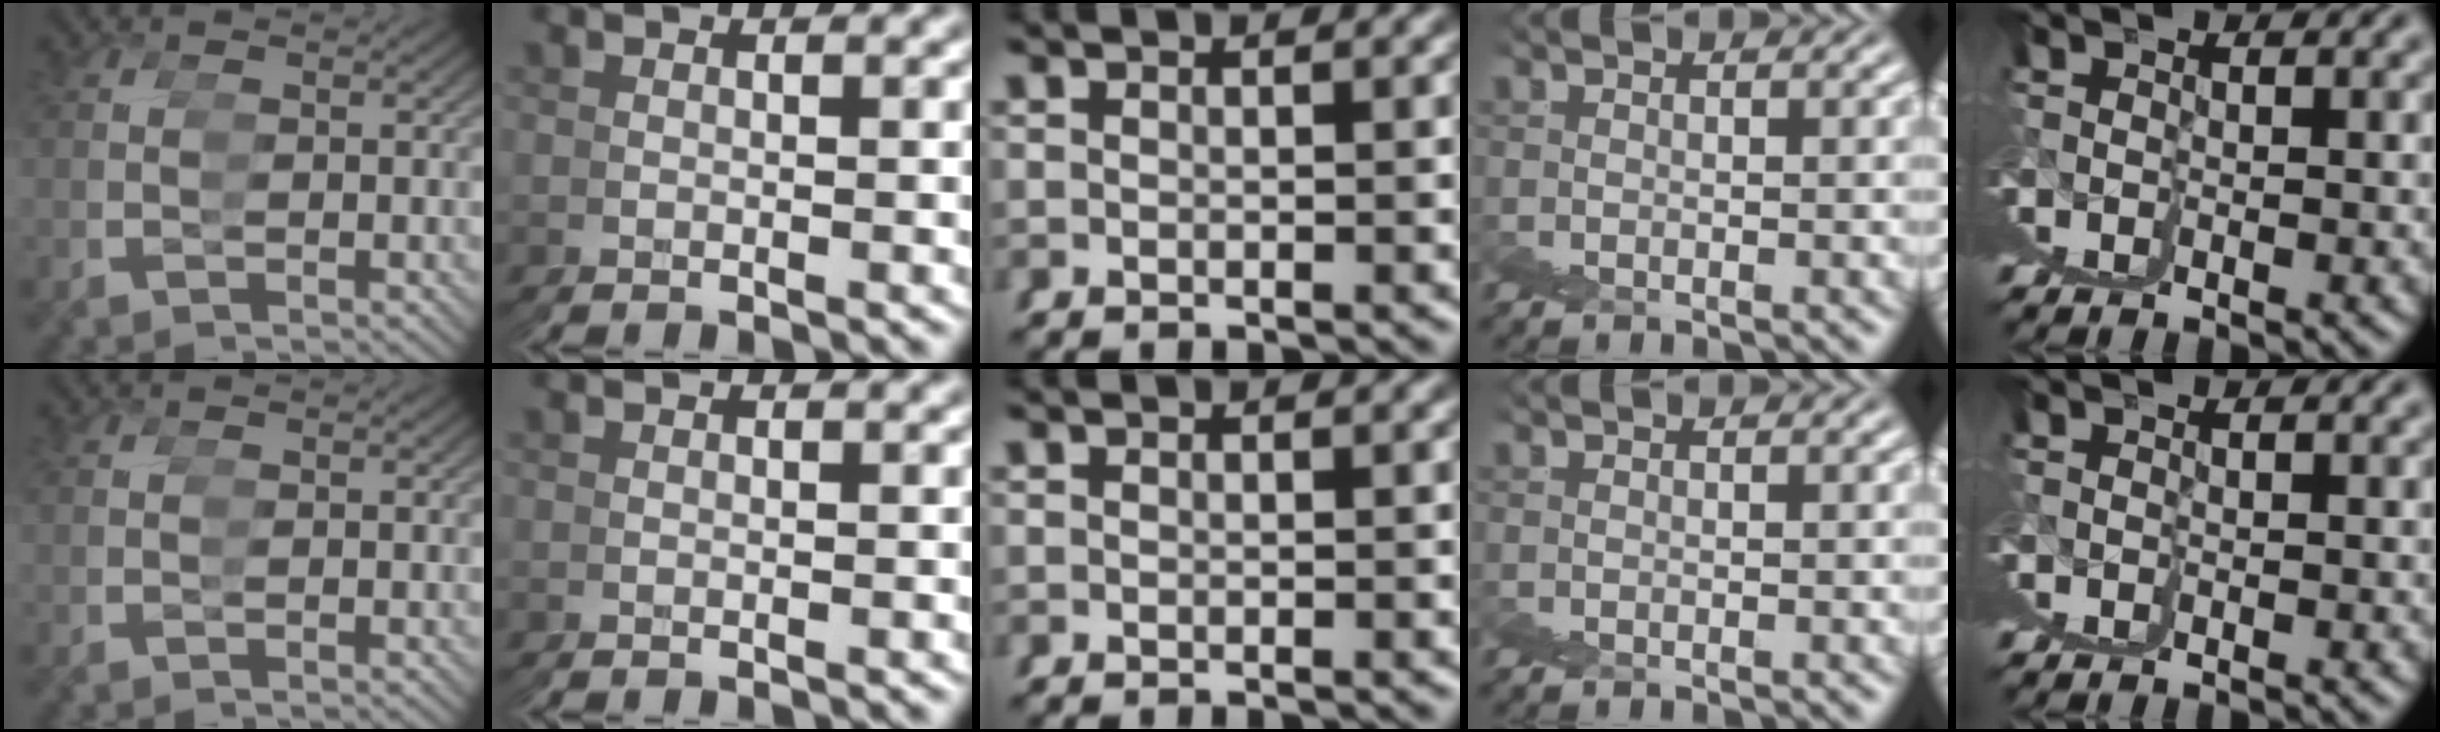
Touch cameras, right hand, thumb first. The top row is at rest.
{}